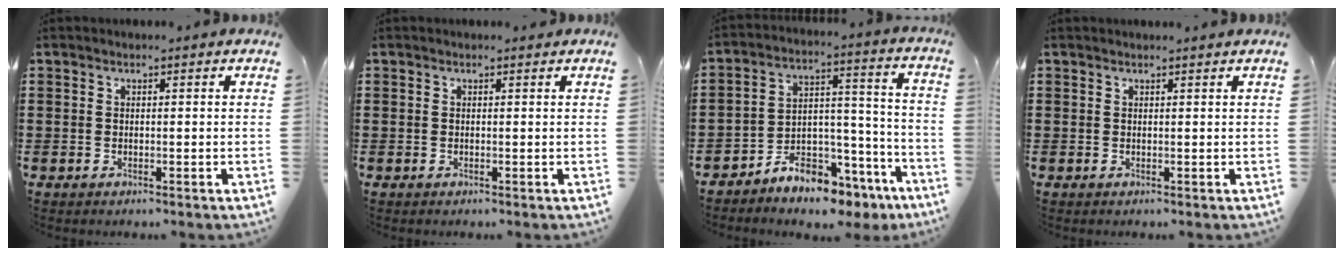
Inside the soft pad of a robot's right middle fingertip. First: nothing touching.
{"total": 0.0}
{"total": 7.7, "force": [-7.3, 2.0, 1.5], "torque": [-0.018, 0.027, -0.136]}
{"total": 0.5, "force": [0.5, -0.1, 0.1], "torque": [-0.002, 0.001, 0.010]}